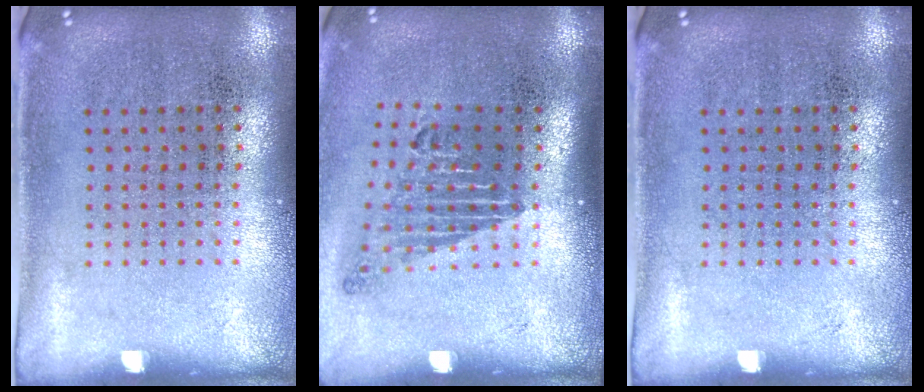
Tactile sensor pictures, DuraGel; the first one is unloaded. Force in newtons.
{"total": 1.7, "press": 1.2, "slide": 1.2}
{"total": 0.0}